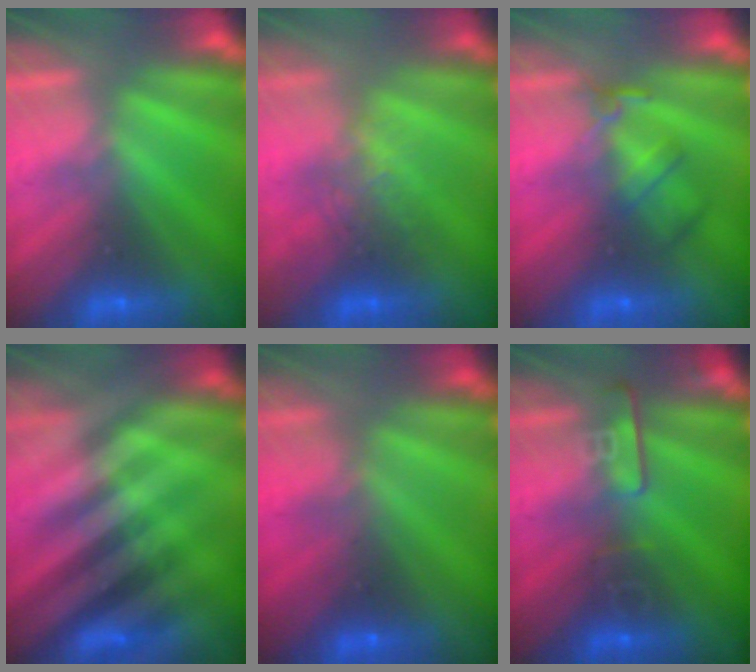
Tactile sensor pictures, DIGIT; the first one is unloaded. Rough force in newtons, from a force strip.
{"total": 2.8}
{"total": 2.4}
{"total": 2.6}
{"total": 2.9}
{"total": 2.4}